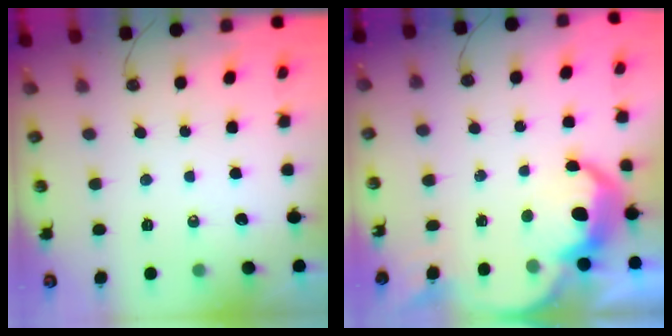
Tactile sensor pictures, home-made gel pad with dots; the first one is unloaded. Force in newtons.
{"total": 7.3, "press": 7.3, "slide": 0.4}